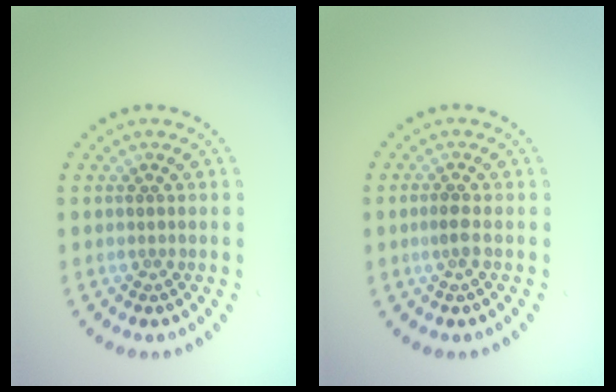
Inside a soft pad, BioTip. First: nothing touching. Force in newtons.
{"total": 1.1, "press": 1.1, "slide": 0.4}